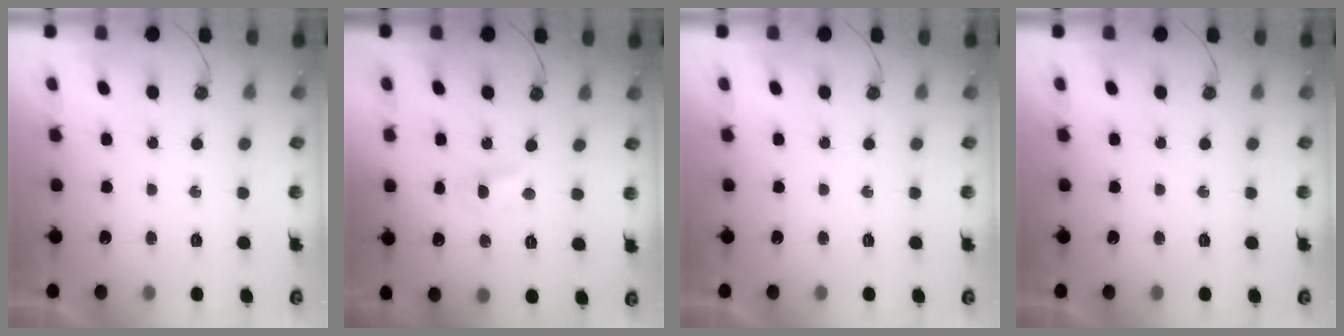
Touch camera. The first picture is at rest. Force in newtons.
{"total": 1.5, "press": 1.3, "slide": 0.6}
{"total": 0.0}
{"total": 0.0}